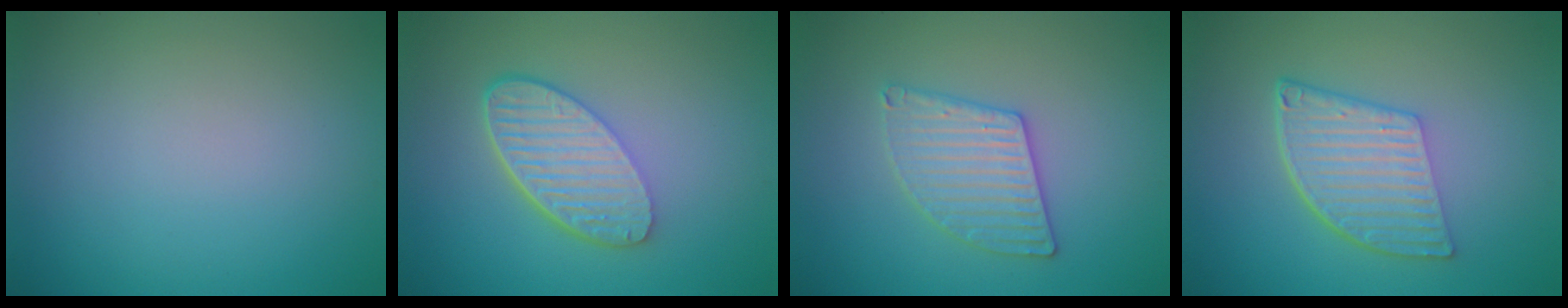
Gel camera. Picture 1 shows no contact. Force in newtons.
{"total": 5.9, "press": 4.2, "slide": 4.1}
{"total": 3.0, "press": 3.0, "slide": 0.2}
{"total": 6.3, "press": 4.3, "slide": 4.6}